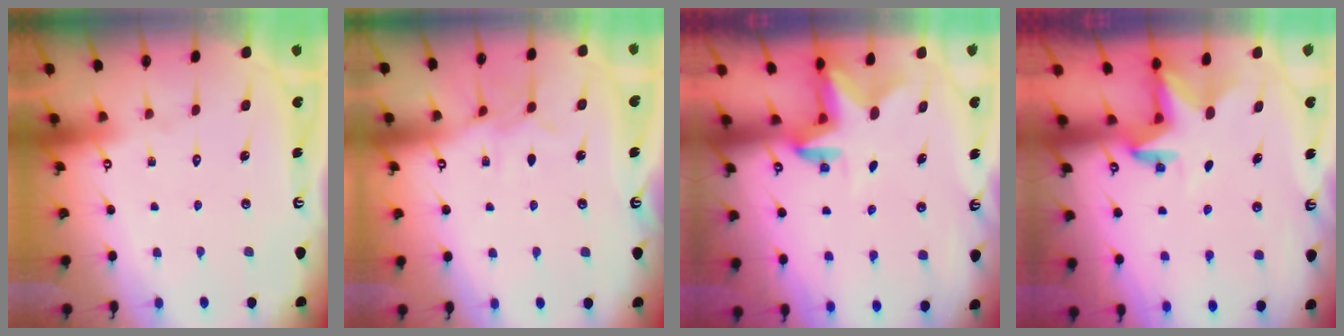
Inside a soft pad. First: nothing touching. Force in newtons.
{"total": 6.9, "press": 6.9, "slide": 0.6}
{"total": 2.5, "press": 2.4, "slide": 0.4}
{"total": 2.9, "press": 2.9, "slide": 0.2}